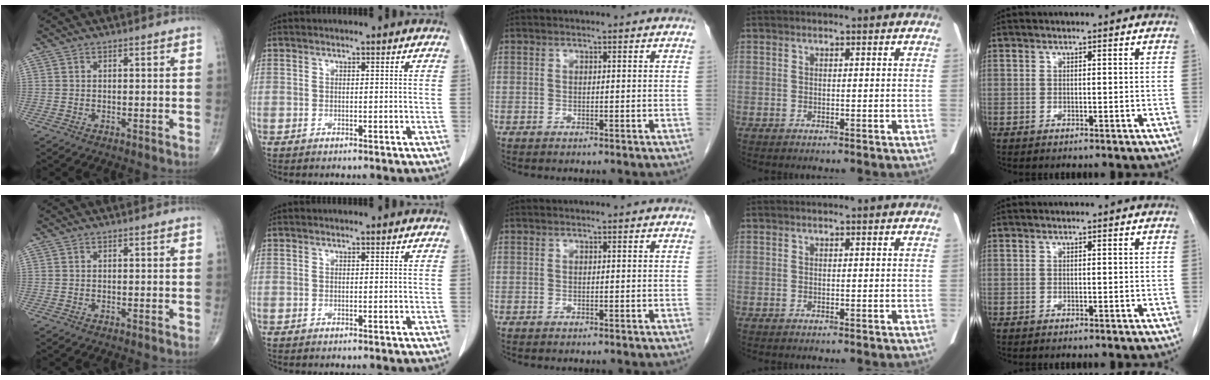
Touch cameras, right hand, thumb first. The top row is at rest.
{}